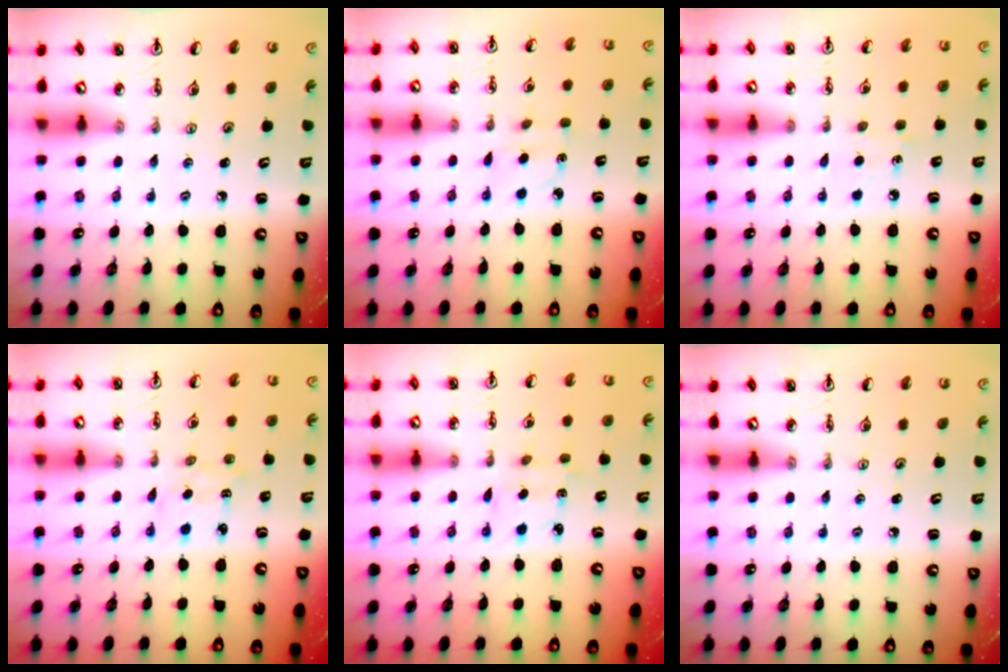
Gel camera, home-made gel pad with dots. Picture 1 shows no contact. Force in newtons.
{"total": 2.0, "press": 1.9, "slide": 0.6}
{"total": 4.0, "press": 3.9, "slide": 0.5}
{"total": 2.4, "press": 2.4, "slide": 0.3}
{"total": 2.7, "press": 2.7, "slide": 0.5}
{"total": 0.0}